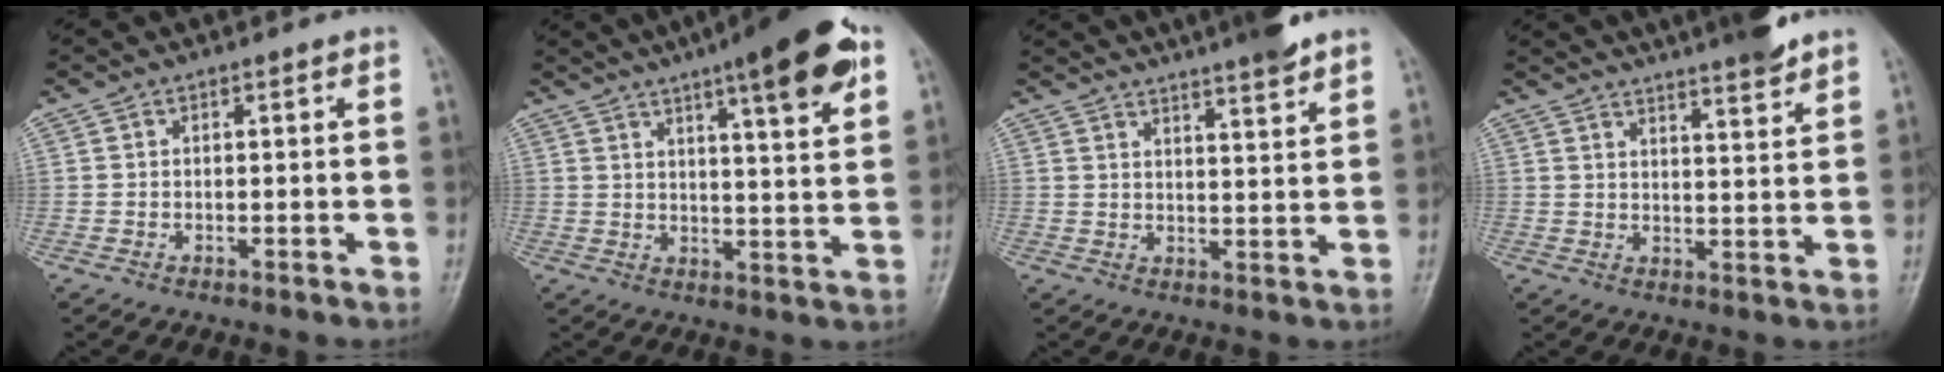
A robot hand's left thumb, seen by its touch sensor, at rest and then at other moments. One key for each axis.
{"total": 15.0, "fx": 8.2, "fy": 2.8, "fz": 12.2, "tx": -0.156, "ty": -0.025, "tz": 0.116}
{"total": 11.9, "fx": 10.0, "fy": 1.5, "fz": 6.3, "tx": -0.079, "ty": -0.031, "tz": 0.134}
{"total": 12.9, "fx": 11.0, "fy": 1.6, "fz": 6.5, "tx": -0.080, "ty": -0.041, "tz": 0.150}